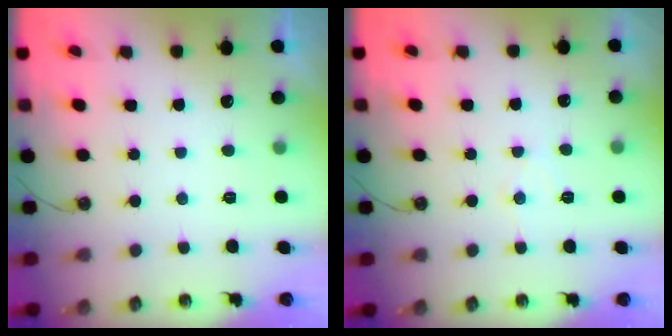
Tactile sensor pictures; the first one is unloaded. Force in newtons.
{"total": 5.2, "press": 5.2, "slide": 0.5}